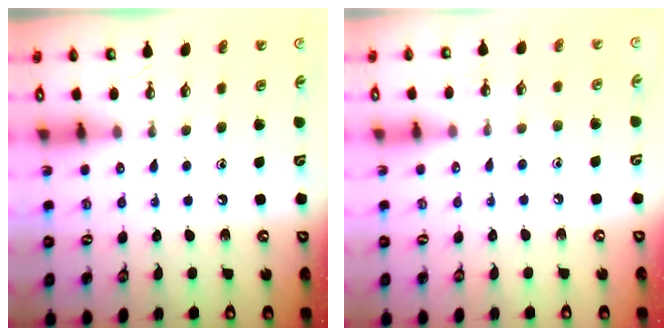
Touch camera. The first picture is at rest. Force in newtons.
{"total": 4.0, "press": 3.9, "slide": 0.5}